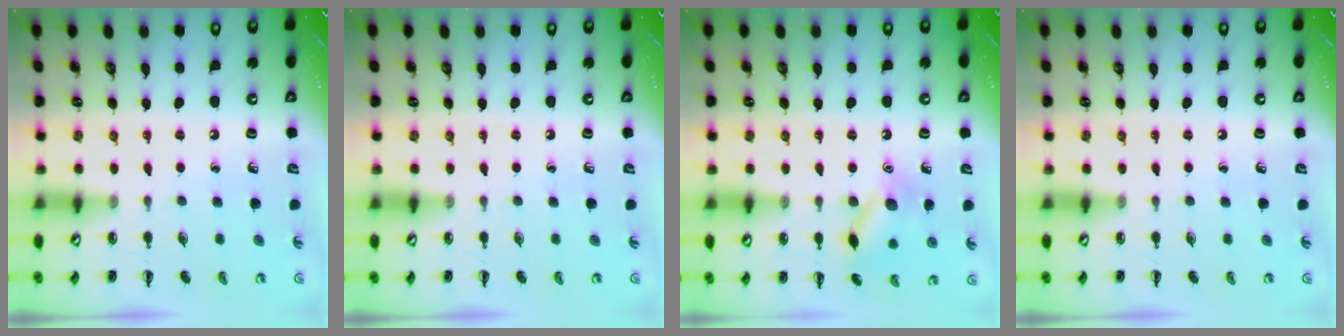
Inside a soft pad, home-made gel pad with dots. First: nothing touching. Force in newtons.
{"total": 0.0}
{"total": 11.4, "press": 11.4, "slide": 0.5}
{"total": 0.0}